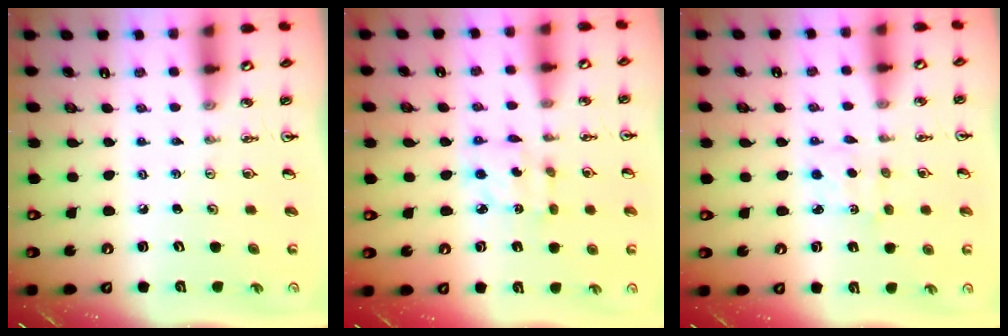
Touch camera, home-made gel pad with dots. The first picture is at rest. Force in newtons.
{"total": 3.7, "press": 3.7, "slide": 0.1}
{"total": 3.2, "press": 3.2, "slide": 0.4}